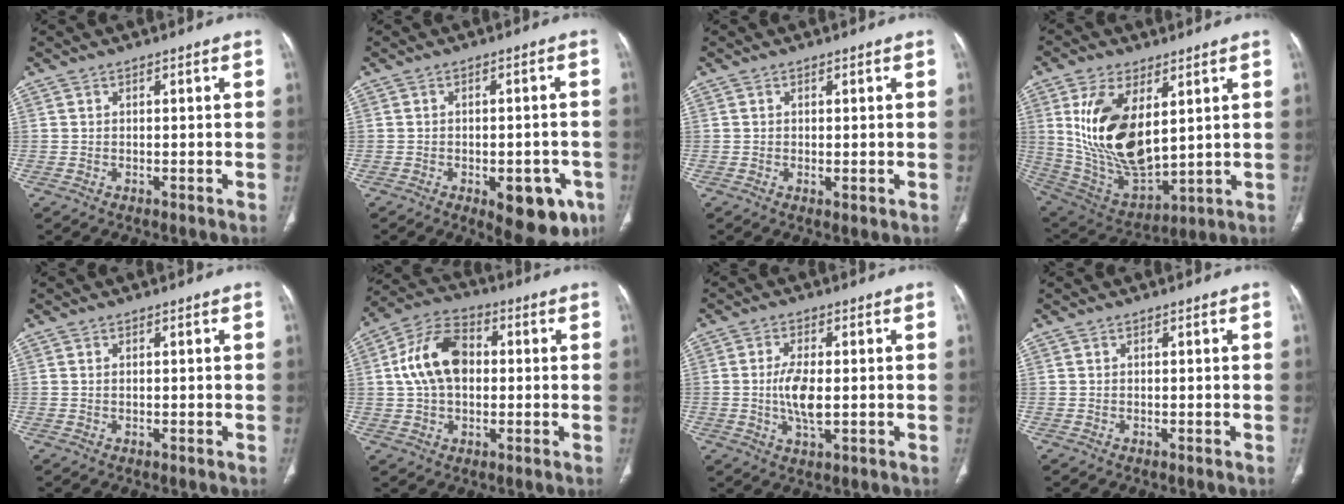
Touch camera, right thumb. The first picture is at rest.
{"total": 11.5, "force": [-5.2, 5.4, 8.7], "torque": [-0.075, 0.010, -0.057]}
{"total": 1.0, "force": [-0.2, 0.3, 1.0], "torque": [-0.020, -0.008, -0.001]}
{"total": 19.5, "force": [4.9, 10.2, 15.9], "torque": [-0.289, -0.027, 0.113]}
{"total": 0.0}
{"total": 11.1, "force": [1.6, 6.8, 8.7], "torque": [-0.164, 0.018, 0.026]}
{"total": 6.6, "force": [-0.4, 2.7, 6.0], "torque": [-0.125, -0.006, -0.007]}
{"total": 0.0}